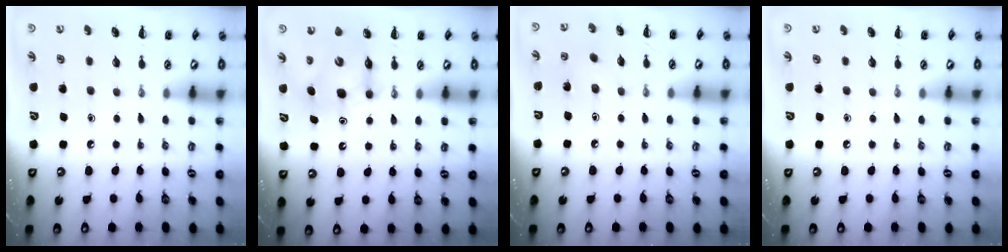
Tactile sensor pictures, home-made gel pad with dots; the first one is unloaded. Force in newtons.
{"total": 7.0, "press": 7.0, "slide": 0.8}
{"total": 3.1, "press": 3.0, "slide": 0.9}
{"total": 0.0}